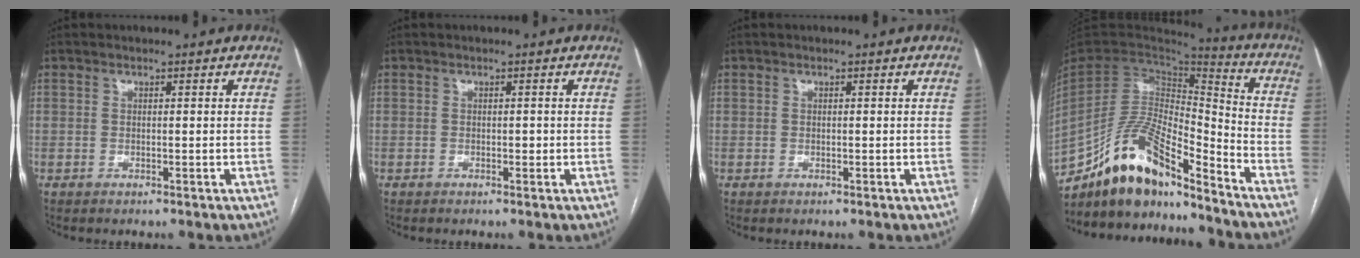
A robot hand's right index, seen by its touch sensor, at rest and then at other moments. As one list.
[{"total": 0.7, "force": [-0.1, 0.5, 0.5], "torque": [-0.006, 0.001, -0.003]}, {"total": 0.0}, {"total": 16.1, "force": [-13.5, 3.5, 8.0], "torque": [-0.141, 0.037, -0.246]}]